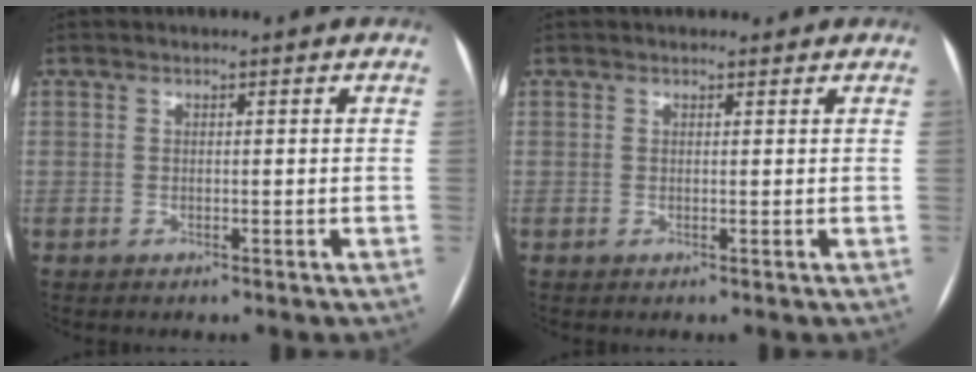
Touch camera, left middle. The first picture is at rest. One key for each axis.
{"total": 2.3, "fx": 2.0, "fy": 0.9, "fz": 0.6, "tx": -0.004, "ty": 0.020, "tz": 0.024}